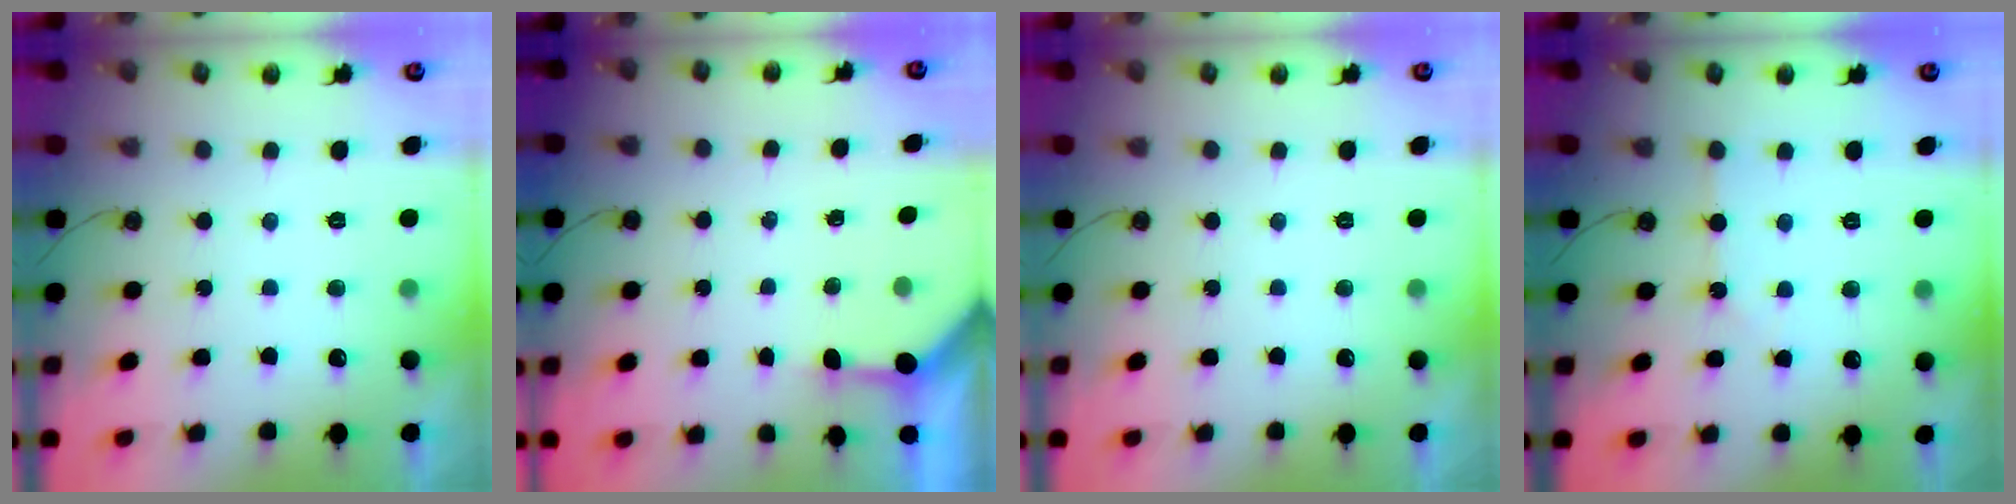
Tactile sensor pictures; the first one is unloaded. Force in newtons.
{"total": 2.8, "press": 2.8, "slide": 0.2}
{"total": 0.0}
{"total": 2.7, "press": 2.7, "slide": 0.4}